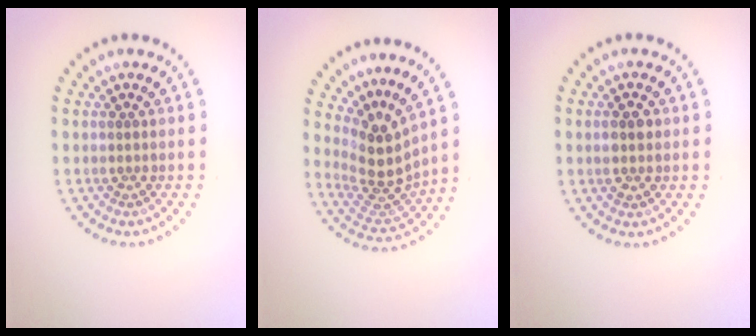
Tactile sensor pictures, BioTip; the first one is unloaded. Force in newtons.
{"total": 4.1, "press": 2.8, "slide": 2.9}
{"total": 1.4, "press": 1.4, "slide": 0.1}